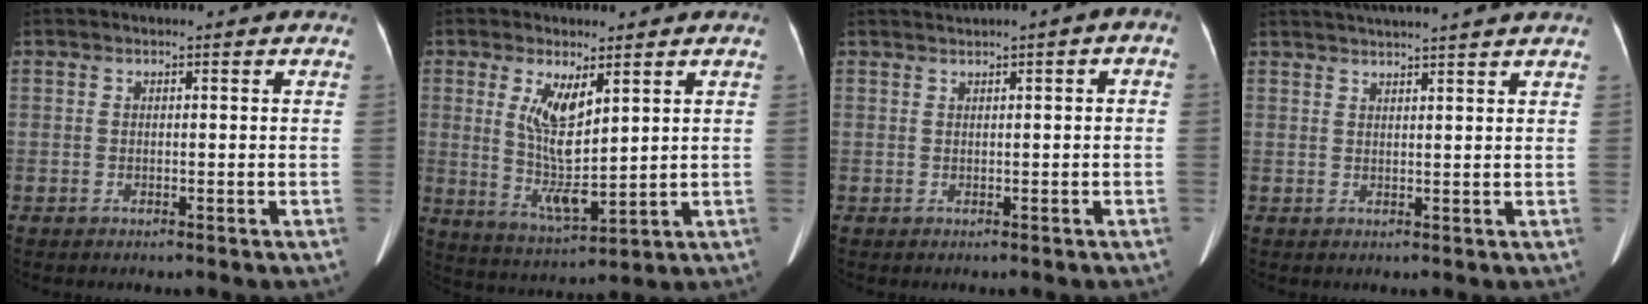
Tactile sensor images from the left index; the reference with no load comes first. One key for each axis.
{"total": 8.0, "fx": 2.7, "fy": 2.1, "fz": 7.2, "tx": -0.142, "ty": -0.014, "tz": 0.060}
{"total": 1.7, "fx": 0.4, "fy": 0.8, "fz": 1.4, "tx": -0.022, "ty": 0.022, "tz": 0.009}
{"total": 10.7, "fx": 9.8, "fy": -1.0, "fz": 4.3, "tx": -0.071, "ty": 0.022, "tz": 0.125}